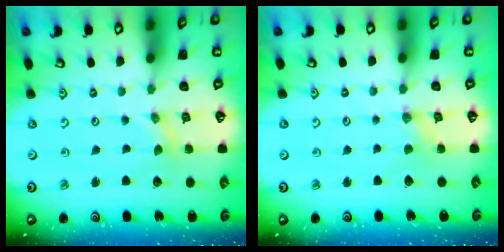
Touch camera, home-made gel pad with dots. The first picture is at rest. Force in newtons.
{"total": 0.0}